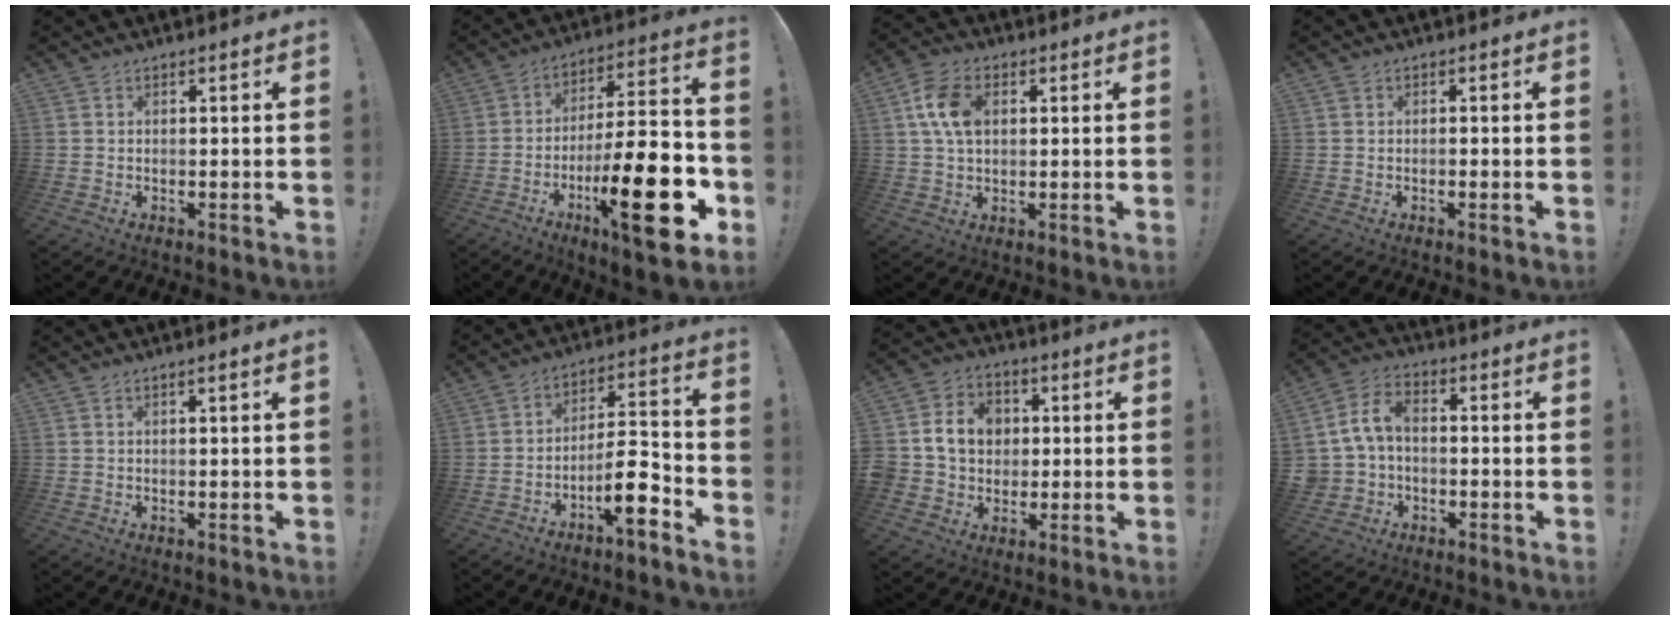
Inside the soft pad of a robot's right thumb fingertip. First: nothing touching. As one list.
[{"total": 25.4, "force": [-9.2, 6.8, 22.7], "torque": [-0.375, 0.046, -0.141]}, {"total": 10.1, "force": [2.2, 6.7, 7.2], "torque": [-0.135, 0.009, 0.044]}, {"total": 0.7, "force": [-0.7, 0.1, 0.2], "torque": [-0.010, 0.003, -0.011]}, {"total": 1.2, "force": [0.4, -0.3, 1.1], "torque": [-0.017, -0.003, 0.005]}, {"total": 11.0, "force": [-5.9, 2.8, 8.8], "torque": [-0.135, 0.031, -0.100]}, {"total": 12.1, "force": [1.6, 10.7, 5.4], "torque": [-0.083, 0.007, 0.040]}, {"total": 9.3, "force": [0.3, 7.0, 6.1], "torque": [-0.125, 0.017, 0.010]}]